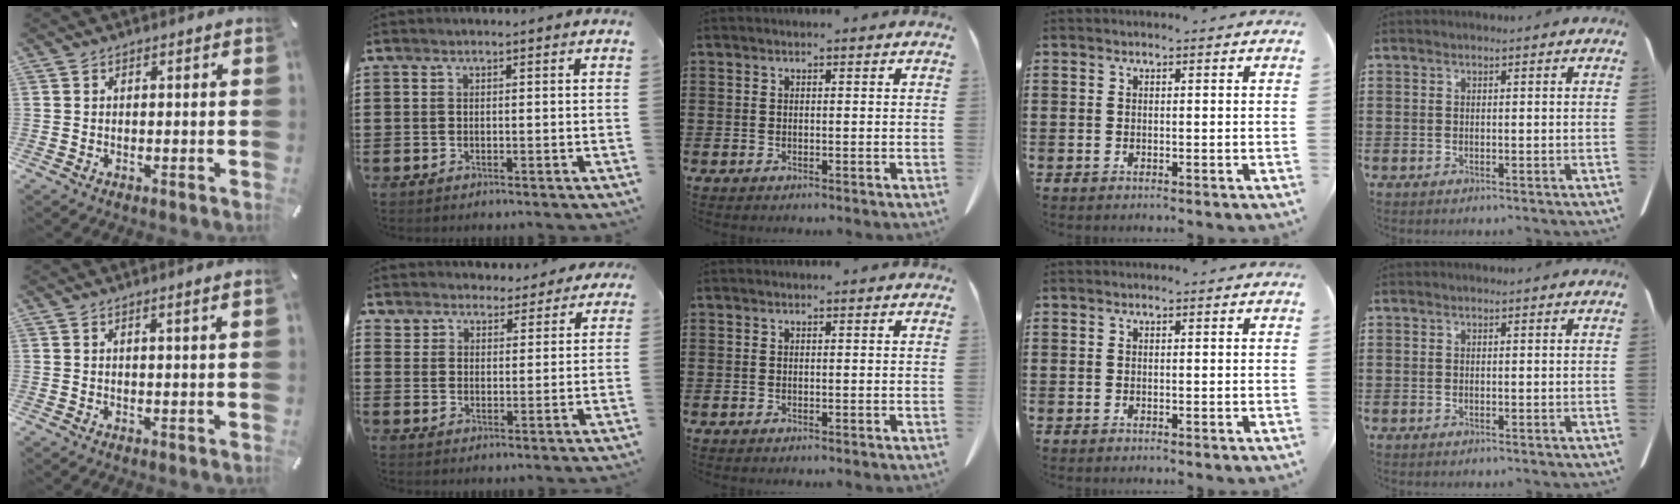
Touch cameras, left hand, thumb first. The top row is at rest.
{"thumb": {"total": 1.3, "force": [0.5, -0.2, 1.2], "torque": [-0.021, -0.003, 0.009]}, "index": {"total": 4.9, "force": [4.7, 1.3, -0.1], "torque": [-0.021, -0.018, 0.088]}}